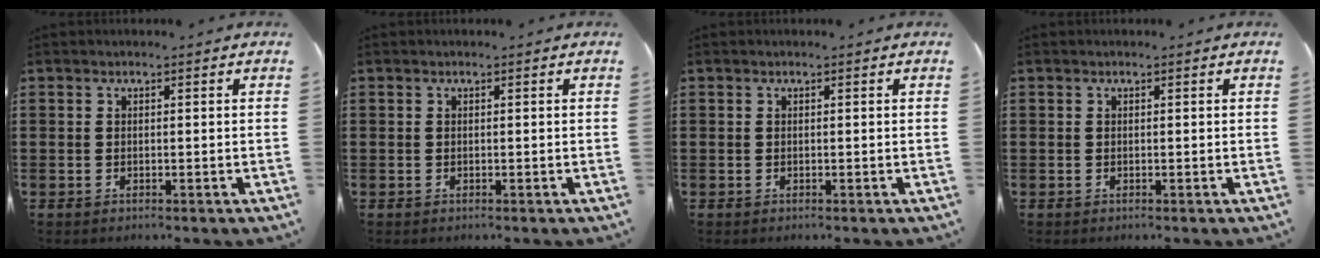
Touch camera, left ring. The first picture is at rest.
{"total": 0.0}
{"total": 0.0}
{"total": 0.0}